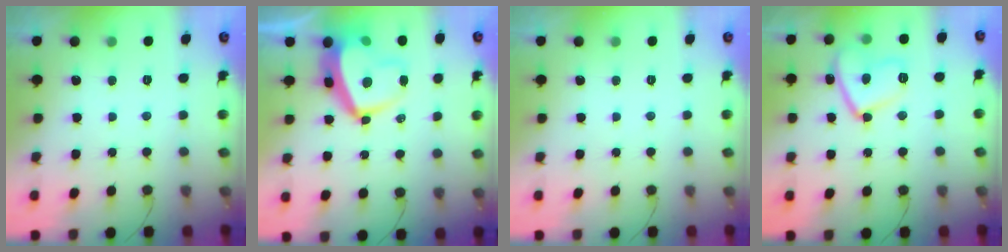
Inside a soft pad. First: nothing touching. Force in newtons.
{"total": 12.7, "press": 12.6, "slide": 1.1}
{"total": 0.0}
{"total": 11.6, "press": 11.6, "slide": 1.0}